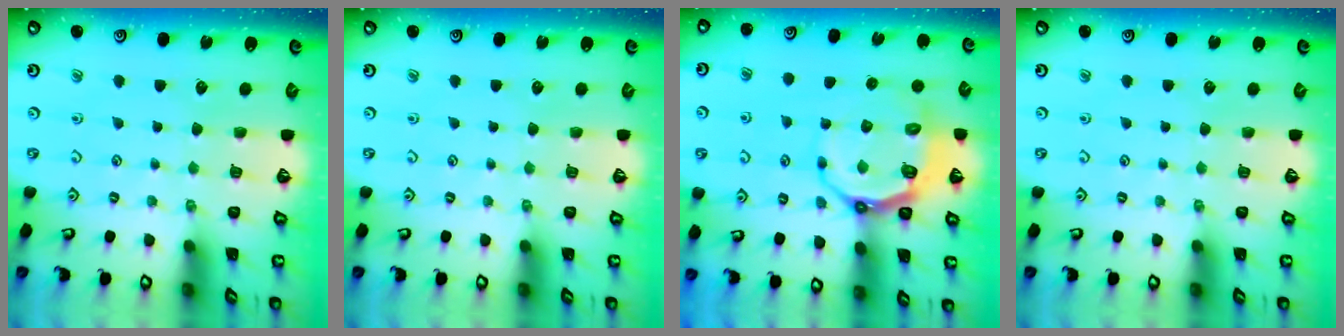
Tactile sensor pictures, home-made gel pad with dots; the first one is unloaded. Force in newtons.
{"total": 0.0}
{"total": 10.2, "press": 9.4, "slide": 4.0}
{"total": 0.0}